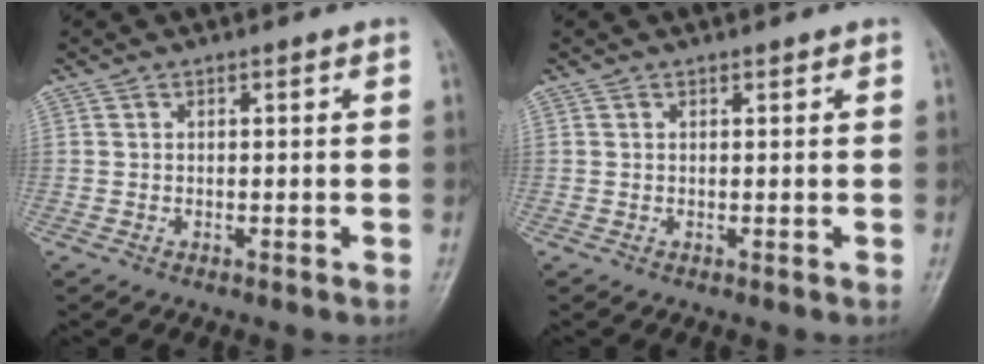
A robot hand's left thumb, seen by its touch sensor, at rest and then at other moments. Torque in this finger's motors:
{"motor_torque": [0.00, 0.08, 0.21, -0.05, 0.00]}